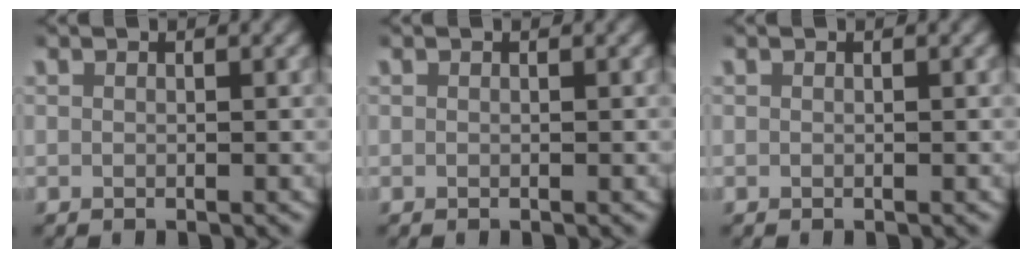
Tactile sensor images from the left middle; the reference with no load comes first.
{"total": 0.0}
{"total": 0.0}